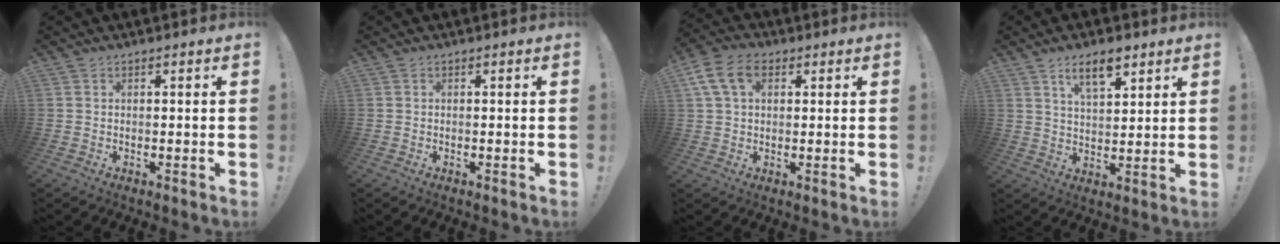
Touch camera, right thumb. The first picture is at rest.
{"total": 0.0}
{"total": 10.4, "force": [3.7, 6.6, 7.1], "torque": [-0.143, 0.006, 0.072]}
{"total": 8.9, "force": [5.7, 3.9, 5.7], "torque": [-0.085, -0.022, 0.099]}